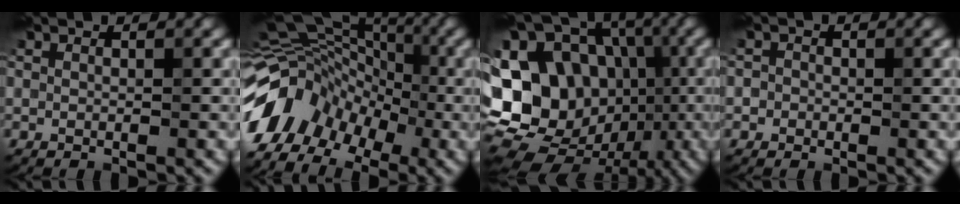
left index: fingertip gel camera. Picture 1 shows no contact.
{"total": 9.7, "force": [-5.0, 7.1, 4.4], "torque": [-0.081, 0.018, -0.107]}
{"total": 22.1, "force": [-3.0, 18.9, 11.1], "torque": [-0.211, 0.017, -0.074]}
{"total": 1.2, "force": [-0.3, 1.1, 0.2], "torque": [0.009, 0.002, -0.011]}